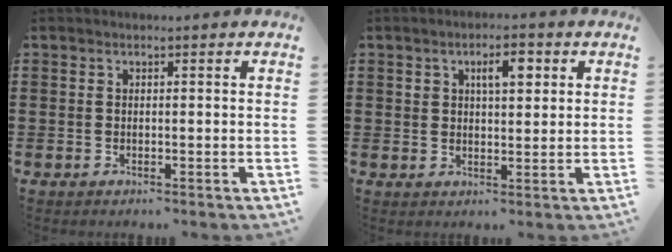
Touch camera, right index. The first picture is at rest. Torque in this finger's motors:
{"motor_torque": [0.12, -0.05, 0.11, 0.07]}